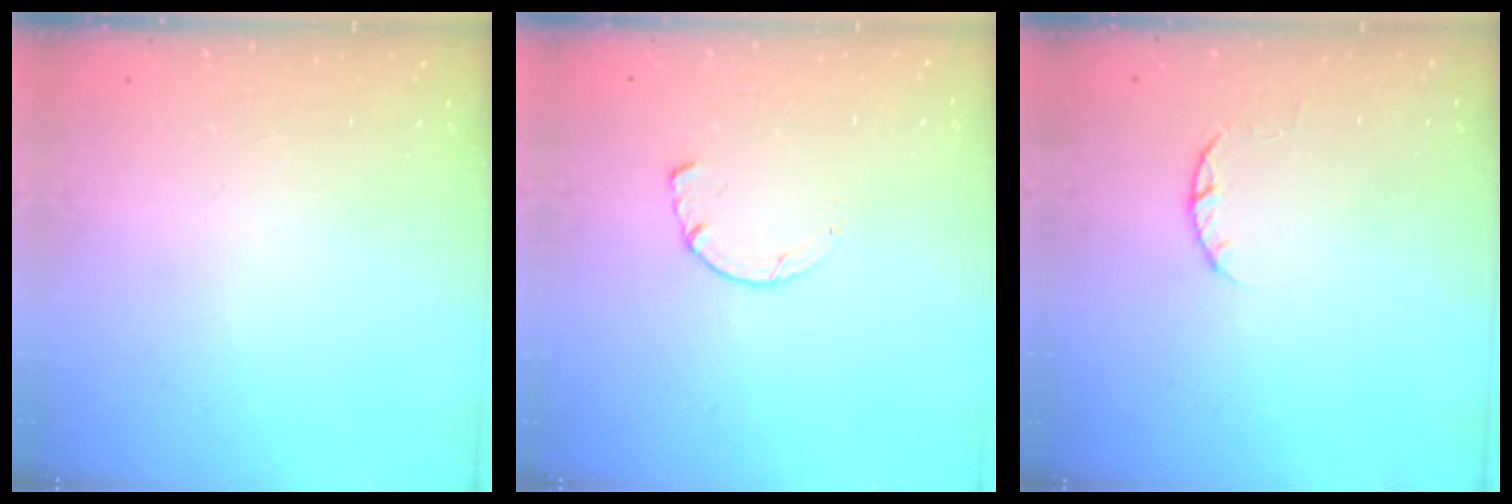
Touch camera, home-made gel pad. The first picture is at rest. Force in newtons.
{"total": 1.8, "press": 1.7, "slide": 0.3}
{"total": 2.5, "press": 2.4, "slide": 0.4}